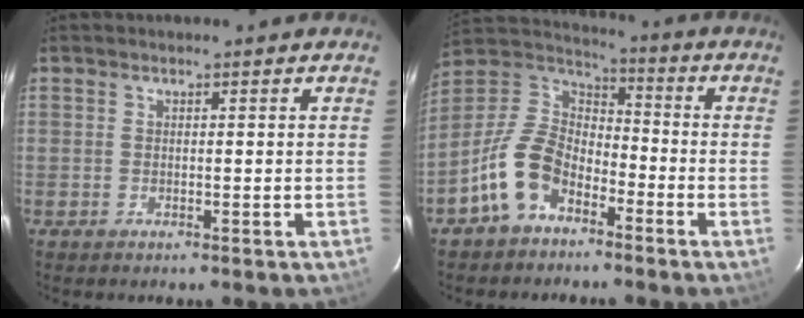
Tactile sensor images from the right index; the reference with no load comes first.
{"total": 12.9, "force": [-6.9, 8.1, 7.3], "torque": [-0.159, 0.022, -0.132]}